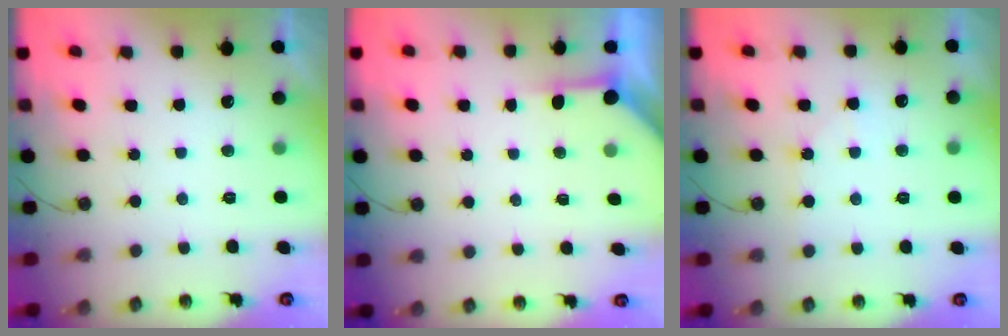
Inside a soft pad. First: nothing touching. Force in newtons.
{"total": 3.6, "press": 3.5, "slide": 0.5}
{"total": 4.1, "press": 4.1, "slide": 0.5}